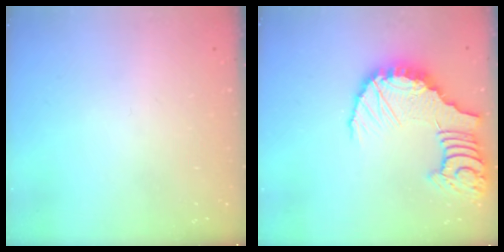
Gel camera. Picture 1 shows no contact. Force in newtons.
{"total": 13.0, "press": 12.8, "slide": 1.9}